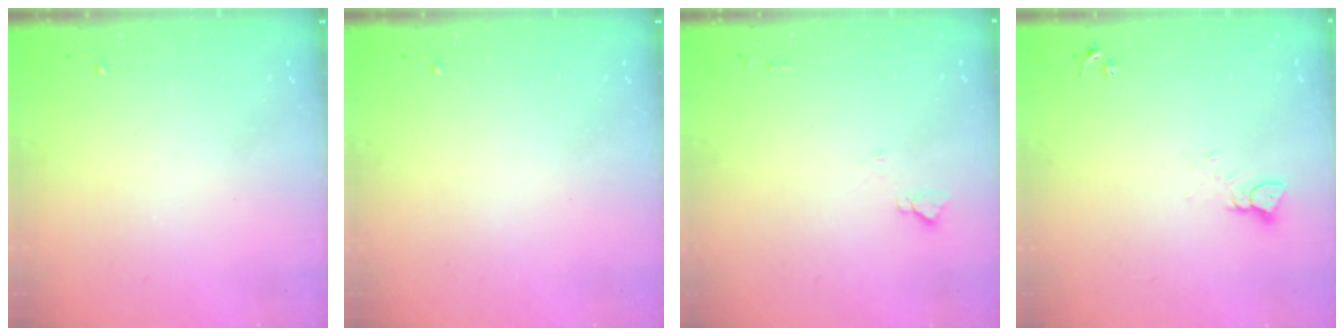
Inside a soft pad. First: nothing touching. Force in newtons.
{"total": 0.0}
{"total": 4.4, "press": 4.3, "slide": 0.6}
{"total": 2.4, "press": 2.4, "slide": 0.2}